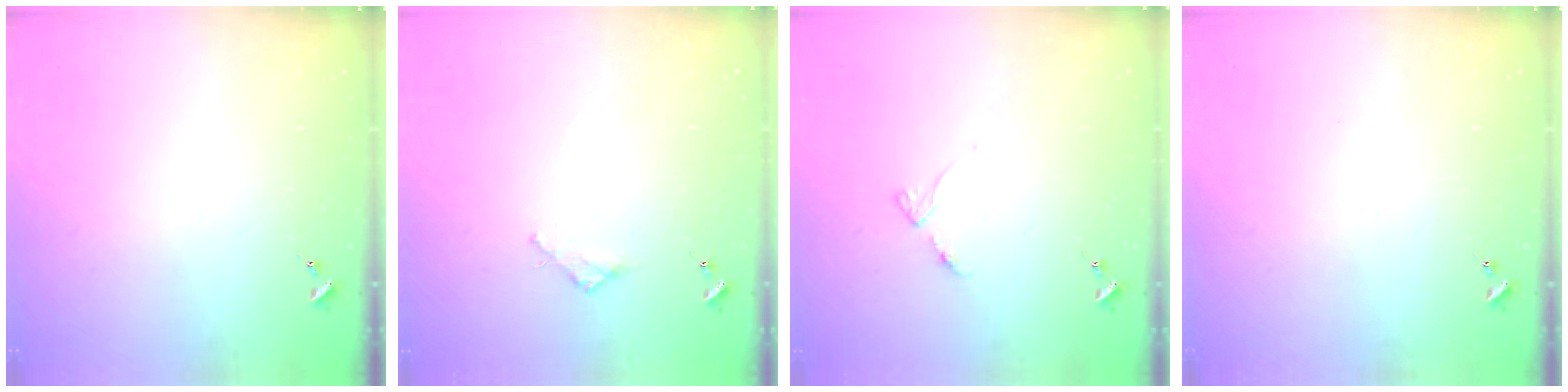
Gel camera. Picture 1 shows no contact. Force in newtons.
{"total": 2.4, "press": 2.3, "slide": 0.3}
{"total": 3.5, "press": 3.5, "slide": 0.4}
{"total": 0.0}